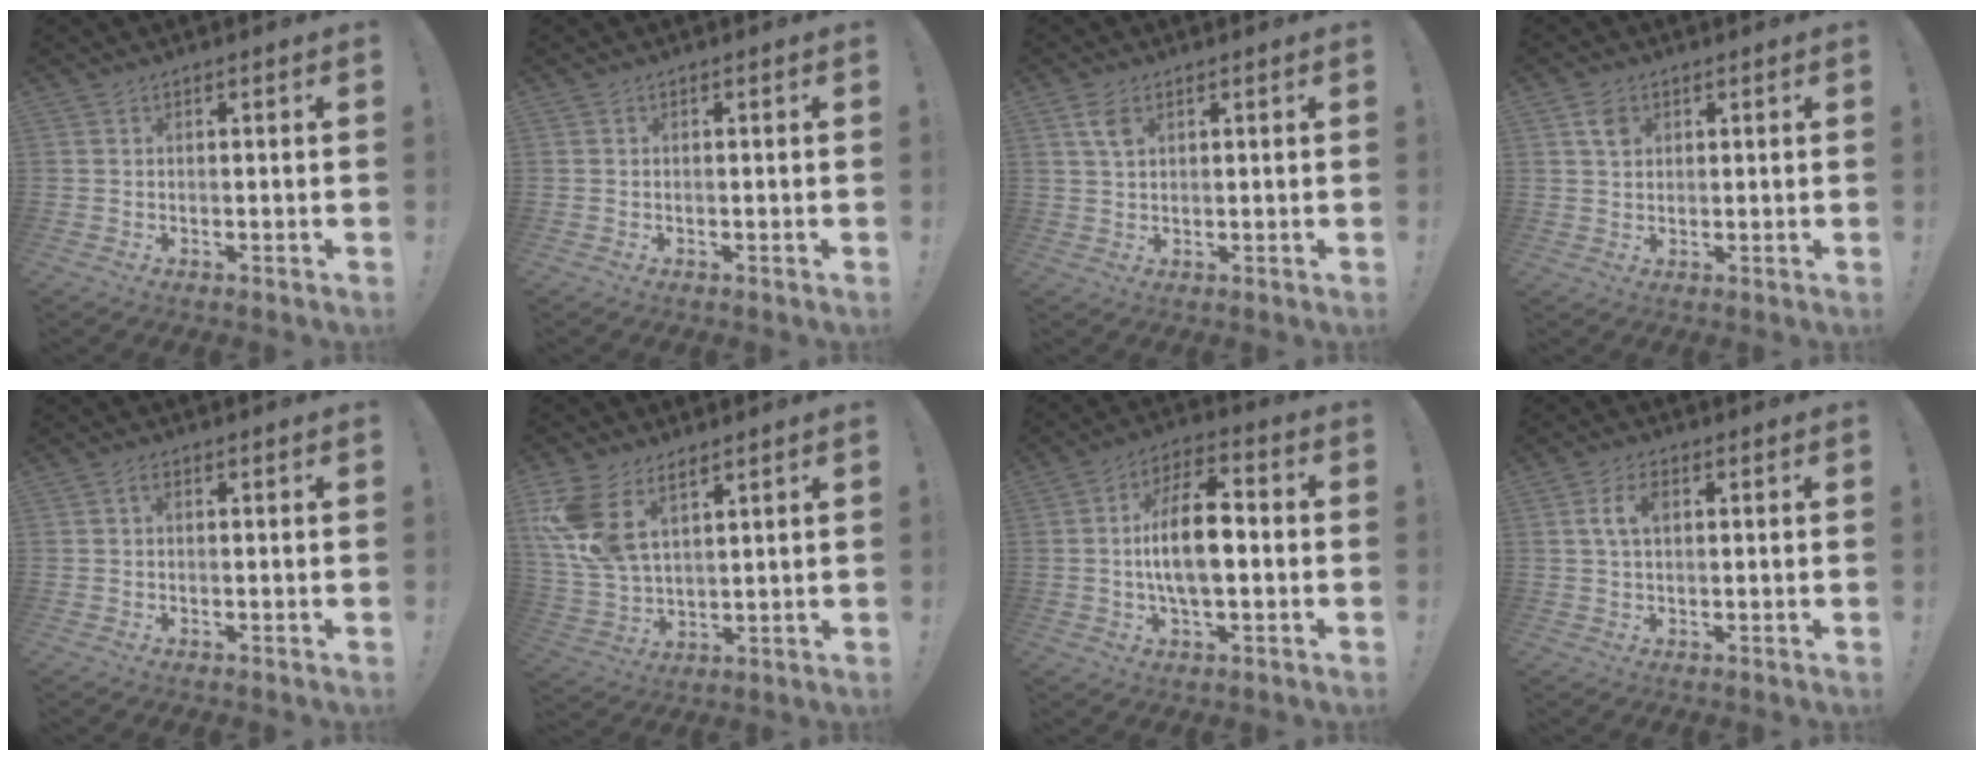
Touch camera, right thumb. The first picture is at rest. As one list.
[{"total": 0.0}, {"total": 4.2, "force": [1.9, 2.2, 3.0], "torque": [-0.050, -0.003, 0.034]}, {"total": 3.8, "force": [1.7, 2.9, 1.9], "torque": [-0.021, -0.003, 0.029]}, {"total": 1.0, "force": [-0.1, 0.6, 0.8], "torque": [-0.019, 0.005, -0.003]}, {"total": 11.8, "force": [6.6, 6.8, 7.0], "torque": [-0.152, -0.025, 0.132]}, {"total": 13.3, "force": [-1.1, 6.2, 11.8], "torque": [-0.203, 0.006, -0.025]}, {"total": 5.3, "force": [1.2, 2.9, 4.3], "torque": [-0.079, 0.008, 0.021]}]